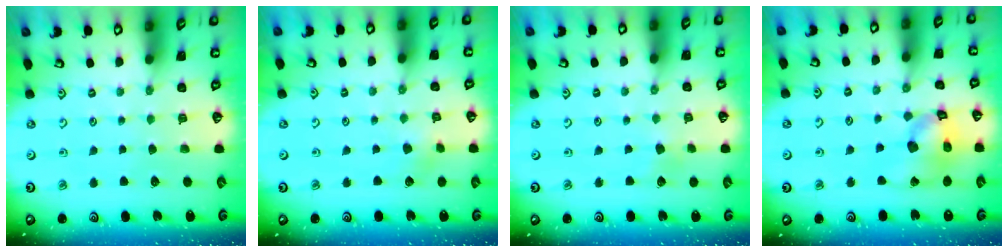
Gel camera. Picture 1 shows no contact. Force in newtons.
{"total": 2.6, "press": 2.6, "slide": 0.4}
{"total": 3.8, "press": 3.8, "slide": 0.4}
{"total": 14.2, "press": 14.0, "slide": 2.1}